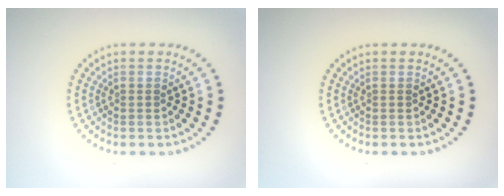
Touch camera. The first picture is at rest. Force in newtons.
{"total": 0.0}